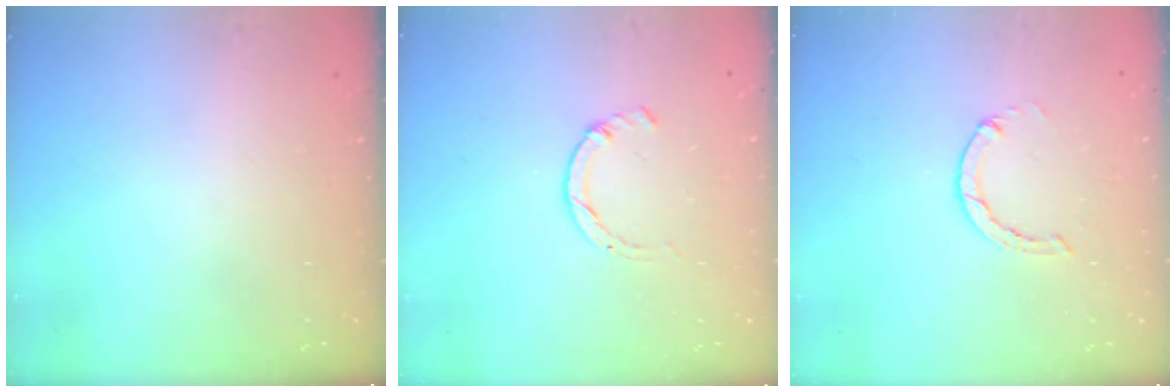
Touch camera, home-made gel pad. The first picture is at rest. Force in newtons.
{"total": 1.7, "press": 1.7, "slide": 0.3}
{"total": 1.3, "press": 1.3, "slide": 0.3}